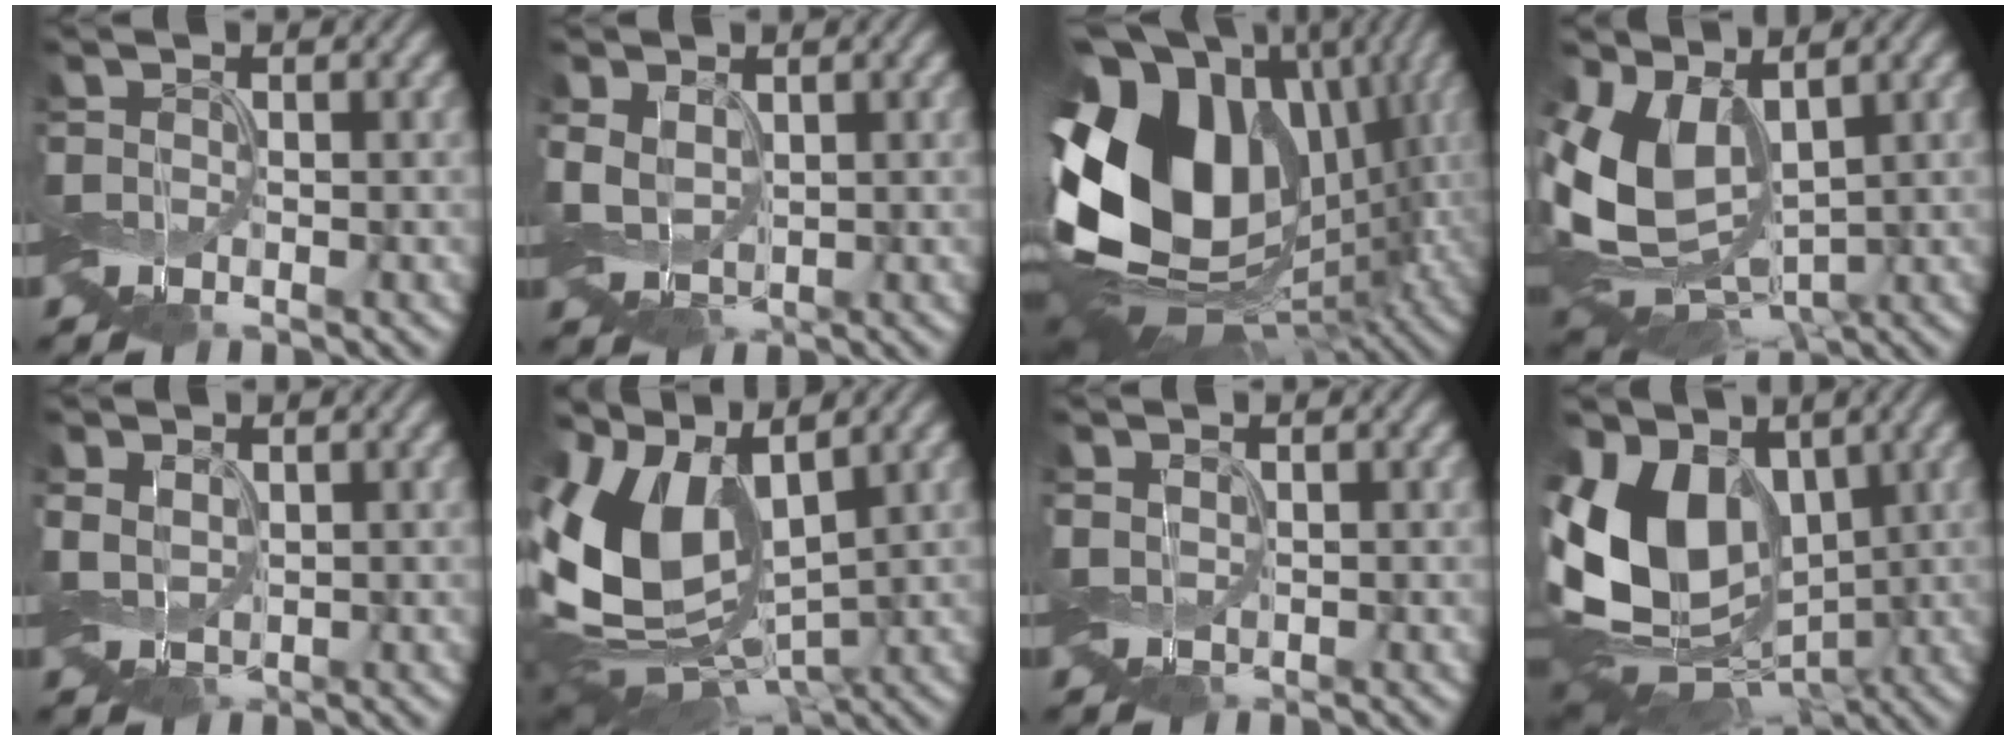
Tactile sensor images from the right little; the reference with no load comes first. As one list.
[{"total": 2.6, "force": [0.3, 1.9, 1.7], "torque": [-0.049, 0.000, 0.006]}, {"total": 18.4, "force": [-0.2, 13.5, 12.4], "torque": [-0.224, 0.000, 0.004]}, {"total": 9.6, "force": [1.7, 6.3, 7.1], "torque": [-0.165, -0.017, 0.040]}, {"total": 1.6, "force": [0.4, 1.2, 0.9], "torque": [-0.030, 0.000, 0.010]}, {"total": 13.2, "force": [1.4, 7.8, 10.5], "torque": [-0.238, 0.003, 0.022]}, {"total": 0.6, "force": [0.3, 0.5, 0.2], "torque": [-0.011, -0.002, 0.007]}, {"total": 13.4, "force": [0.9, 9.6, 9.3], "torque": [-0.205, 0.011, -0.005]}]